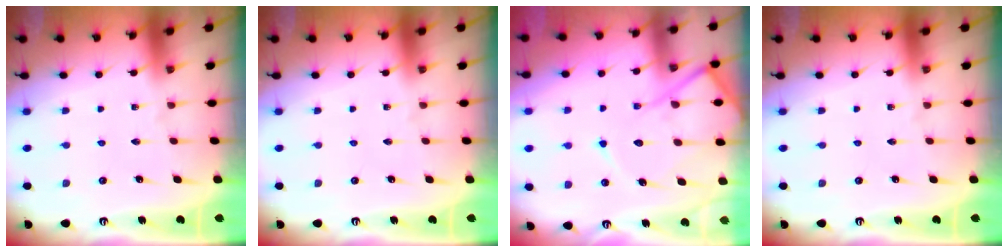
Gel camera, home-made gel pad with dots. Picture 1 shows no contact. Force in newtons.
{"total": 0.0}
{"total": 14.1, "press": 14.1, "slide": 1.3}
{"total": 0.0}